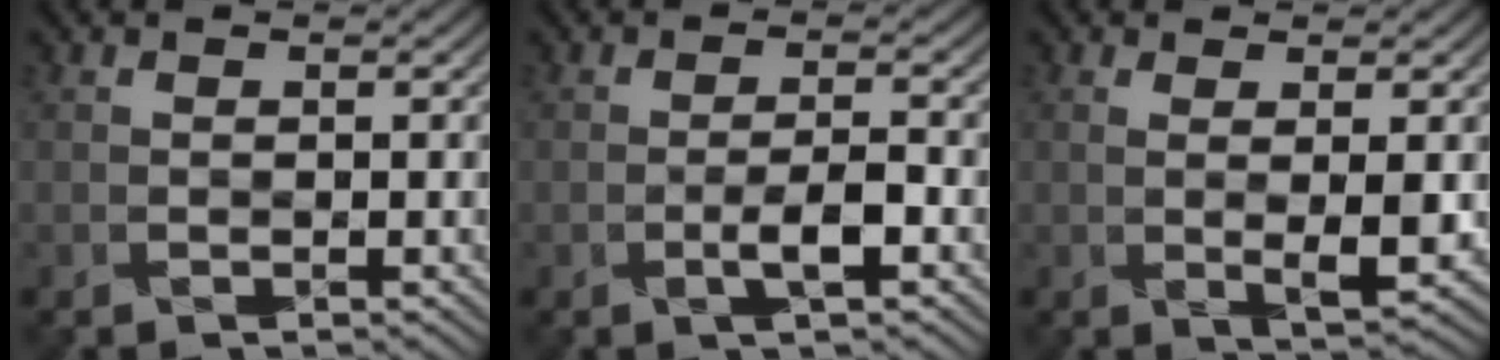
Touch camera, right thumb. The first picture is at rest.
{"total": 2.9, "force": [-1.3, 0.5, 2.6], "torque": [-0.046, 0.008, -0.026]}
{"total": 3.6, "force": [0.5, 0.6, 3.5], "torque": [-0.067, -0.001, 0.016]}